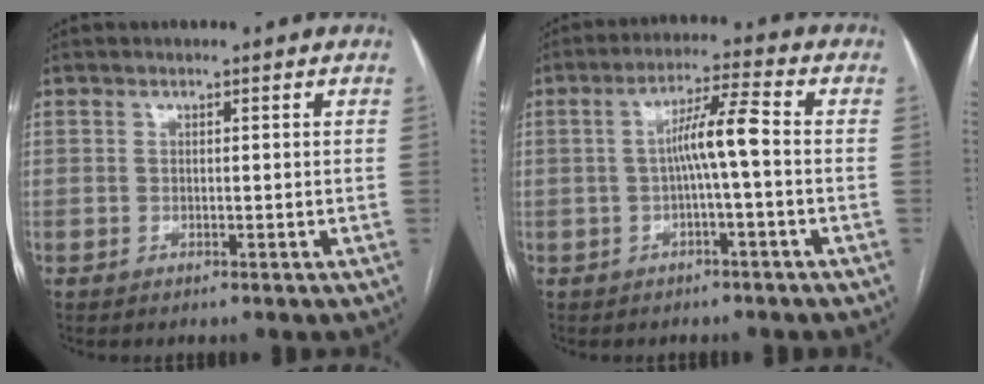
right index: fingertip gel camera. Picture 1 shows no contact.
{"total": 6.1, "force": [-0.4, 0.1, 6.1], "torque": [-0.104, 0.020, -0.006]}